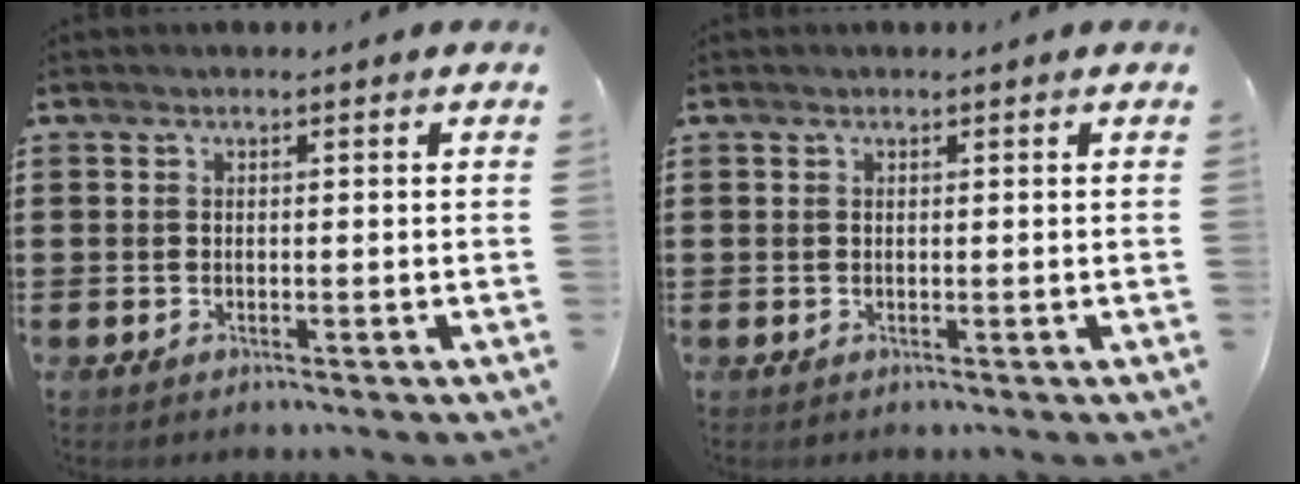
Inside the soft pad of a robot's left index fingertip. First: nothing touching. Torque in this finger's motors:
{"motor_torque": [-0.21, -0.57, -0.09, 0.00]}